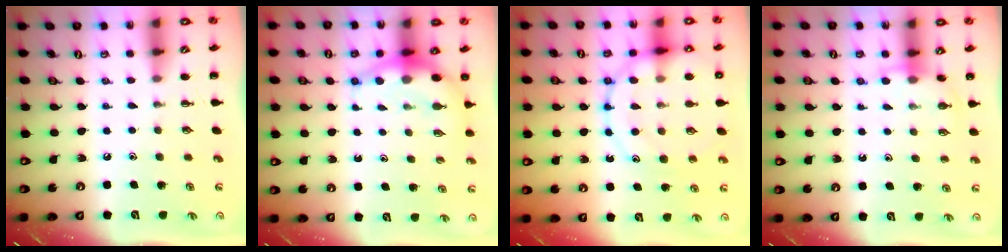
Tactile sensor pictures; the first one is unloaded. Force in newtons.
{"total": 7.4, "press": 7.2, "slide": 1.8}
{"total": 18.4, "press": 18.2, "slide": 2.3}
{"total": 5.1, "press": 5.1, "slide": 0.5}